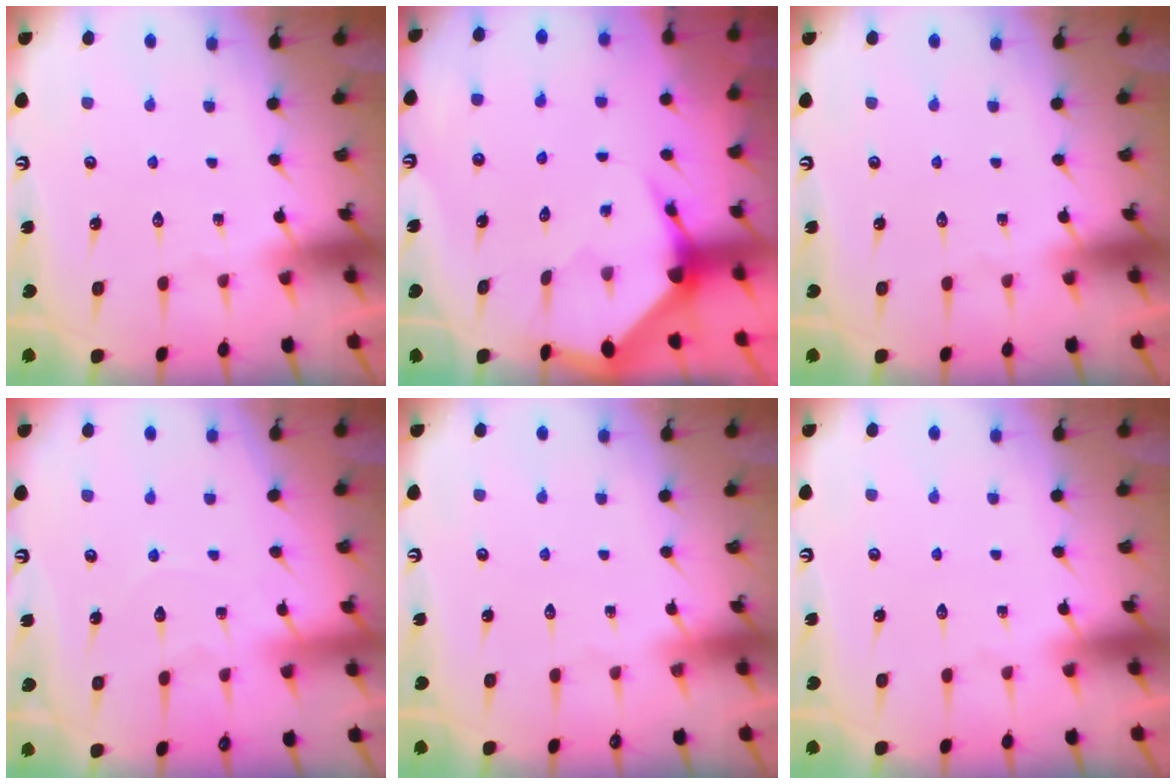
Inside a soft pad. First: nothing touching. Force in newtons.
{"total": 3.6, "press": 3.6, "slide": 0.5}
{"total": 0.0}
{"total": 4.7, "press": 4.7, "slide": 0.2}
{"total": 0.0}
{"total": 0.0}